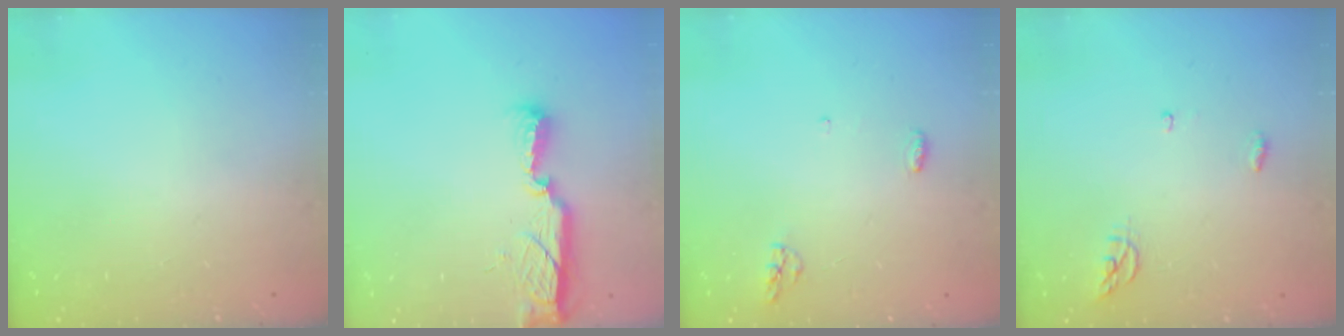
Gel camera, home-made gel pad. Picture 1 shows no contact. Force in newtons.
{"total": 11.7, "press": 10.4, "slide": 5.3}
{"total": 4.2, "press": 4.1, "slide": 0.9}
{"total": 4.0, "press": 3.9, "slide": 0.4}